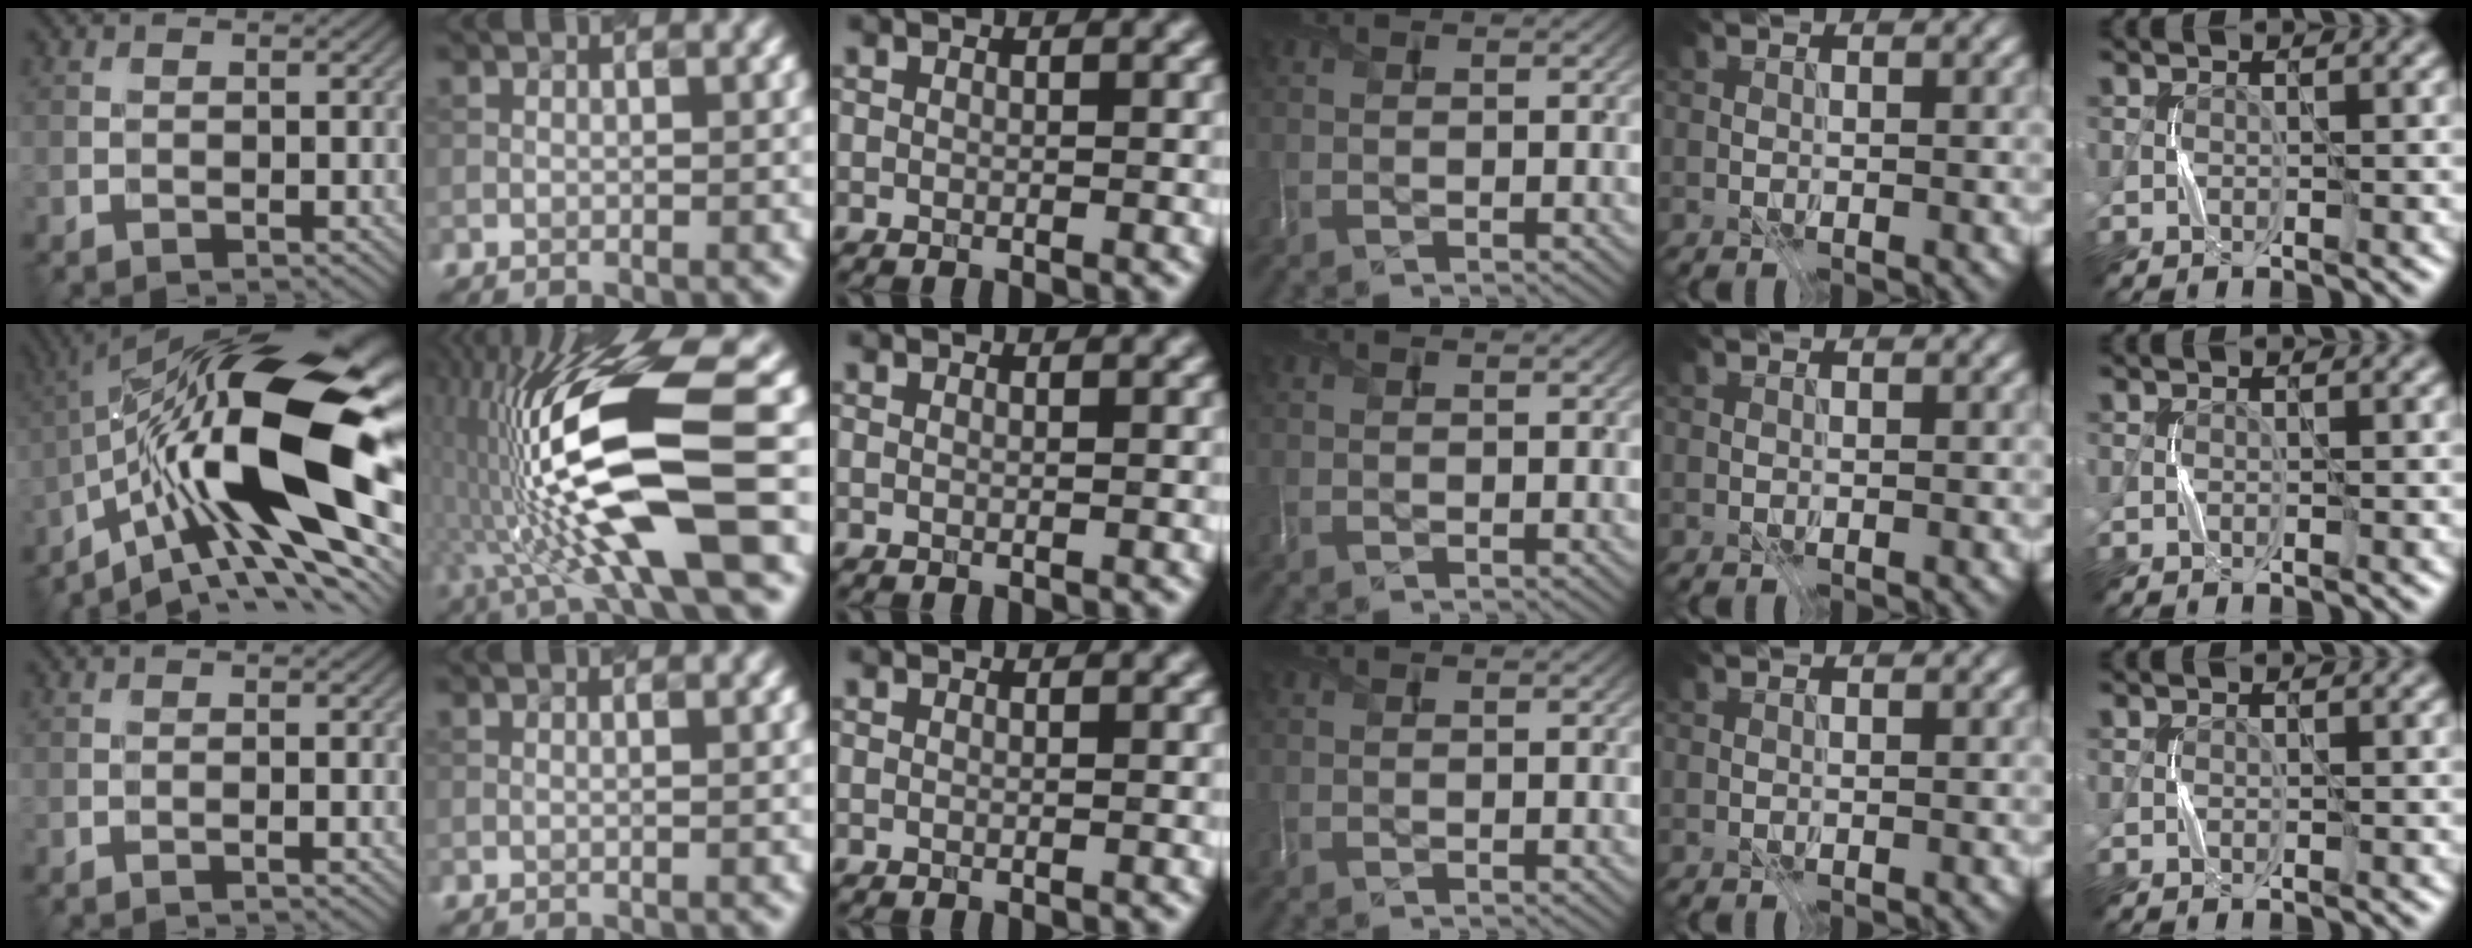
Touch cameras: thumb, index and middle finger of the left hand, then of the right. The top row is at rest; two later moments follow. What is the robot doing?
{"motion": "press", "object": "grip strengthener"}